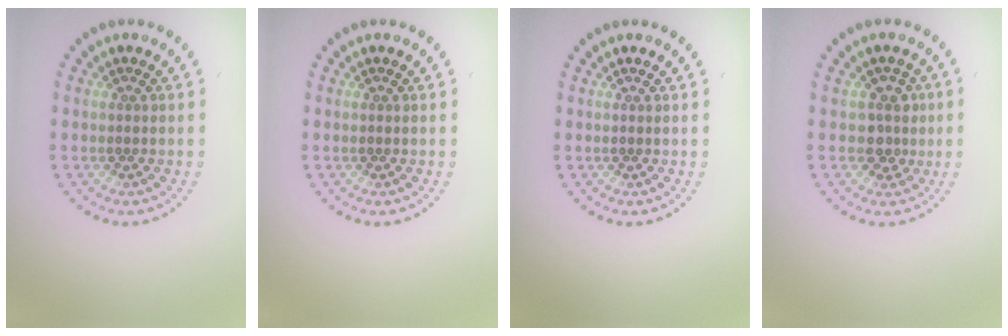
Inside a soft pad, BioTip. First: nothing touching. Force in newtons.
{"total": 0.0}
{"total": 0.0}
{"total": 2.2, "press": 1.8, "slide": 1.2}